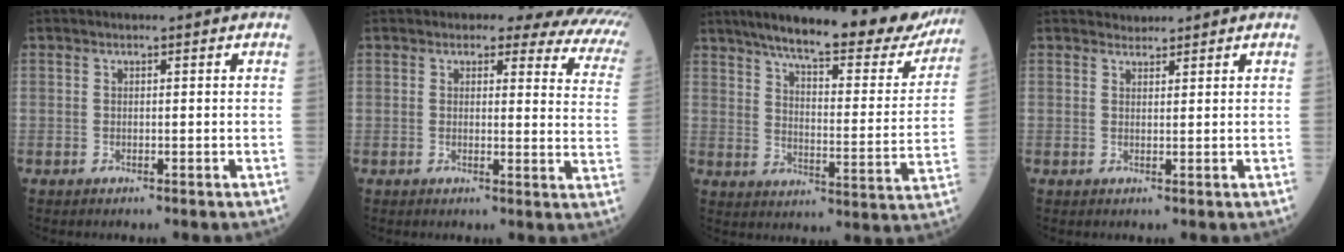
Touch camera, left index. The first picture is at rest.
{"total": 15.6, "force": [13.7, 4.5, 5.9], "torque": [-0.043, -0.058, 0.114]}
{"total": 25.9, "force": [21.7, 5.2, 13.1], "torque": [-0.191, -0.040, 0.273]}
{"total": 1.4, "force": [1.3, 0.3, -0.4], "torque": [0.002, 0.008, 0.025]}